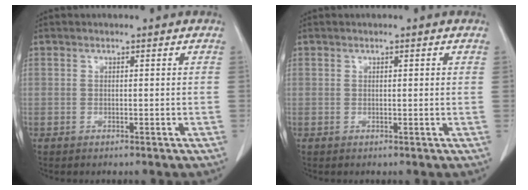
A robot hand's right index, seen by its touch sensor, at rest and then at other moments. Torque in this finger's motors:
{"motor_torque": [-0.08, 0.01, -0.01, -0.01]}